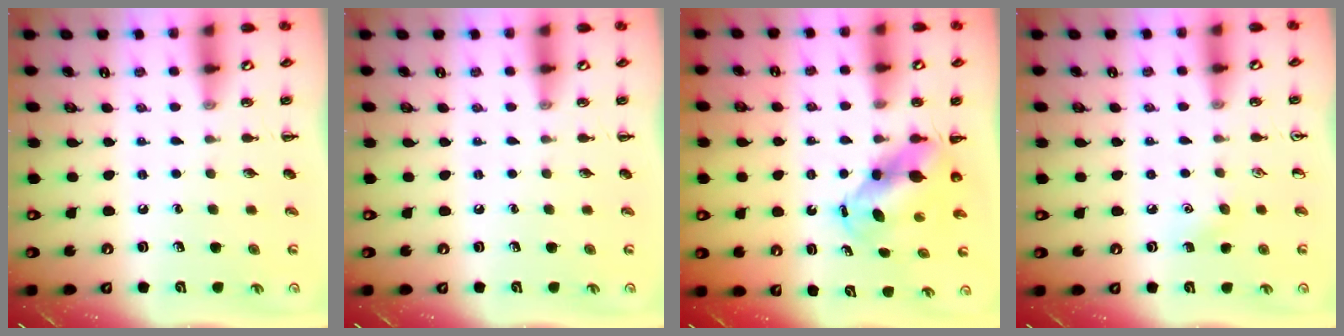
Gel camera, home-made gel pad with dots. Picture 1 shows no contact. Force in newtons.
{"total": 0.0}
{"total": 6.0, "press": 5.7, "slide": 1.9}
{"total": 4.4, "press": 4.2, "slide": 1.4}